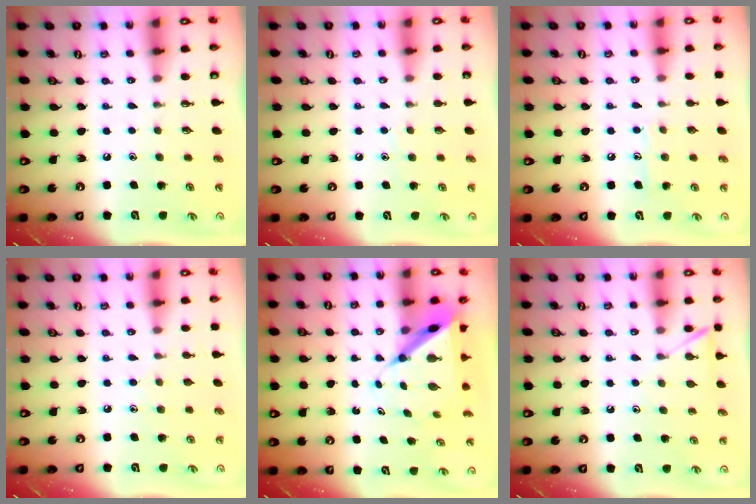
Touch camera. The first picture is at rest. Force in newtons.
{"total": 4.5, "press": 4.5, "slide": 0.5}
{"total": 7.0, "press": 6.9, "slide": 0.6}
{"total": 6.0, "press": 5.9, "slide": 0.7}
{"total": 9.8, "press": 9.8, "slide": 0.4}
{"total": 7.9, "press": 7.8, "slide": 0.7}